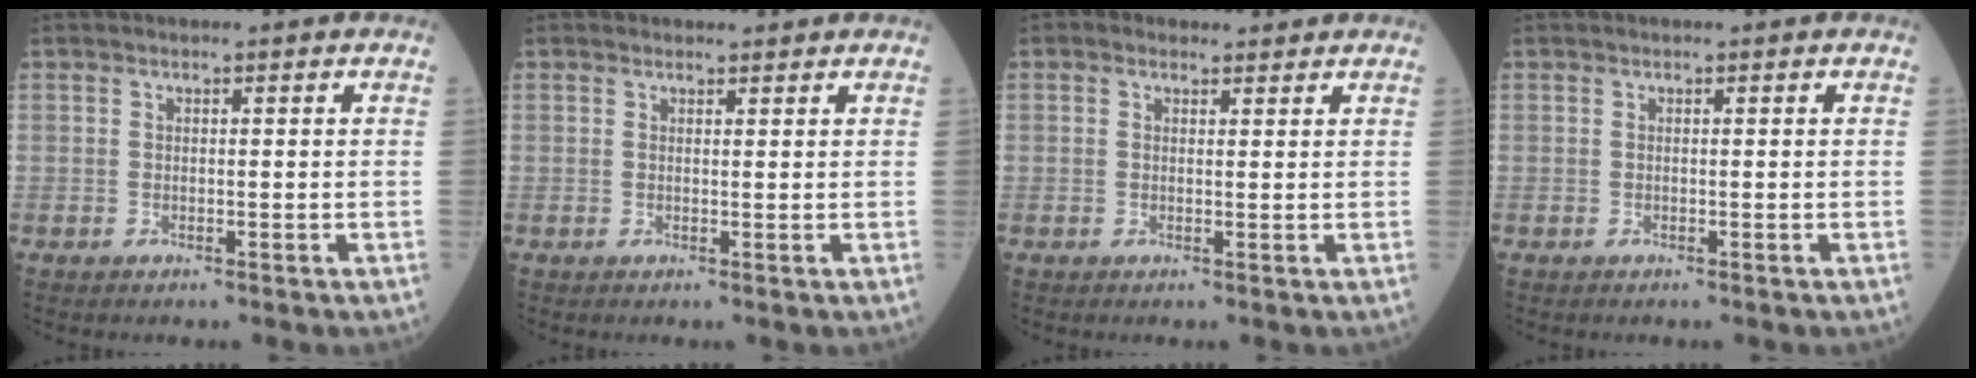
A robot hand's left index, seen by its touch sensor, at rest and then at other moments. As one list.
[{"total": 1.2, "force": [1.2, 0.3, 0.0], "torque": [-0.010, 0.001, 0.018]}, {"total": 2.0, "force": [1.6, 1.2, 0.5], "torque": [-0.011, 0.014, 0.023]}, {"total": 0.0}]